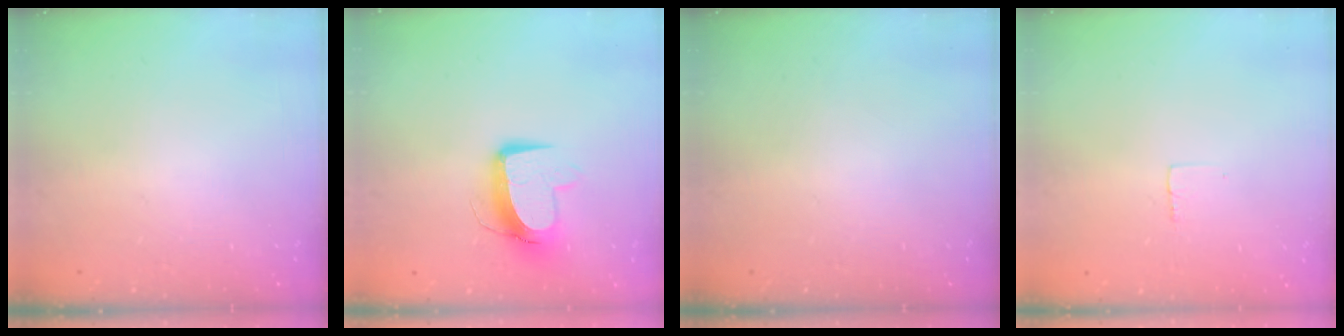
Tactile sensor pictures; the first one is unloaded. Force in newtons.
{"total": 11.0, "press": 11.0, "slide": 1.4}
{"total": 0.0}
{"total": 2.3, "press": 2.3, "slide": 0.1}